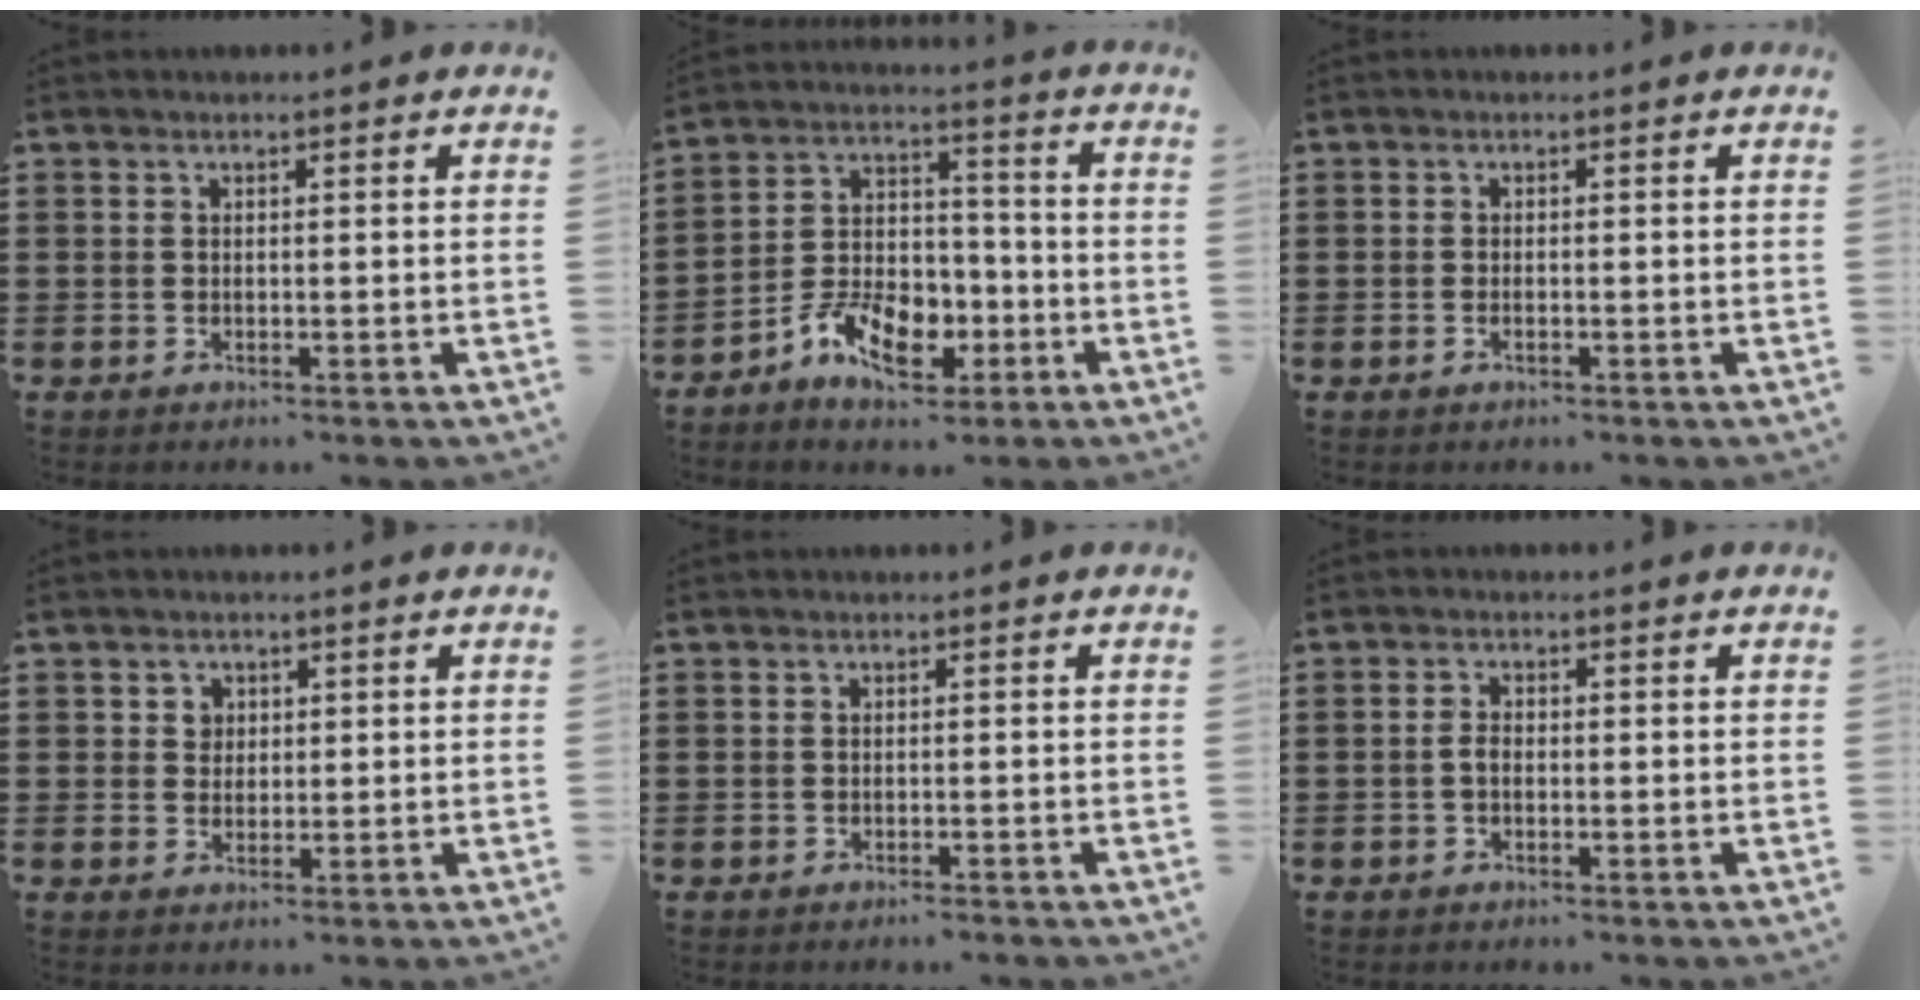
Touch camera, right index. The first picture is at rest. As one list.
[{"total": 9.7, "force": [-4.8, 6.1, 5.9], "torque": [-0.121, 0.022, -0.083]}, {"total": 0.6, "force": [-0.4, 0.2, 0.5], "torque": [-0.011, -0.006, -0.005]}, {"total": 2.0, "force": [0.8, 1.7, 0.4], "torque": [-0.015, 0.009, 0.014]}, {"total": 0.6, "force": [-0.6, 0.1, 0.0], "torque": [-0.002, 0.000, -0.013]}, {"total": 1.7, "force": [-0.4, 1.0, 1.4], "torque": [-0.035, 0.000, -0.011]}]